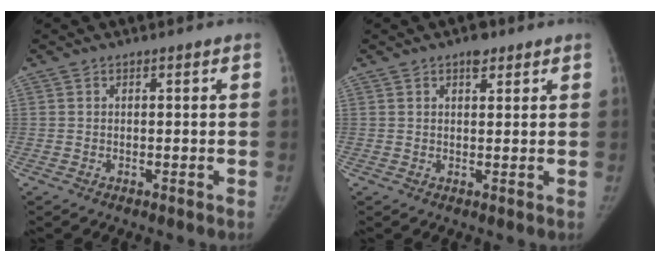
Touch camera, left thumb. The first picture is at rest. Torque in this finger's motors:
{"motor_torque": [0.05, 0.09, 0.43, -0.40, 0.04]}